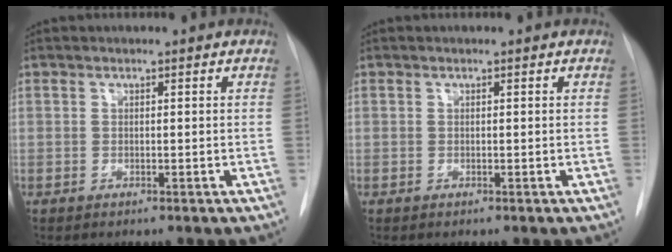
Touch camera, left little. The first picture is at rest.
{"total": 0.0}